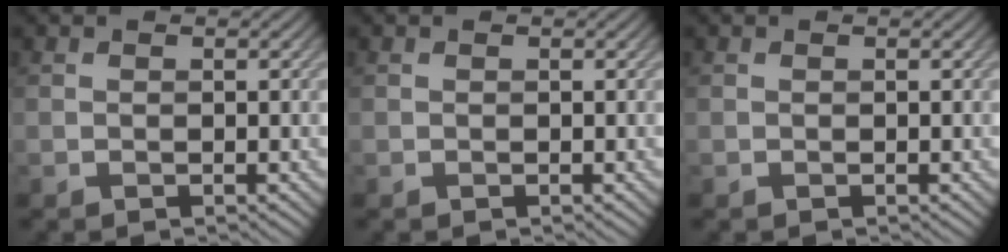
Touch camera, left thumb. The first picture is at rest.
{"total": 0.0}
{"total": 0.0}